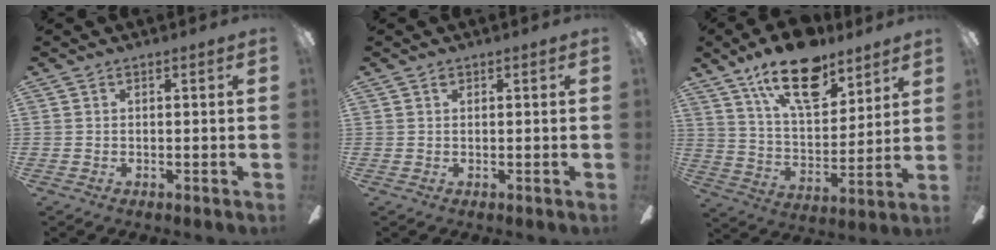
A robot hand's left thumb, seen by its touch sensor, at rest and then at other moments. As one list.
[{"total": 0.6, "force": [0.4, 0.3, 0.3], "torque": [-0.007, 0.002, 0.007]}, {"total": 20.9, "force": [13.5, 9.5, 12.8], "torque": [-0.216, -0.066, 0.237]}]